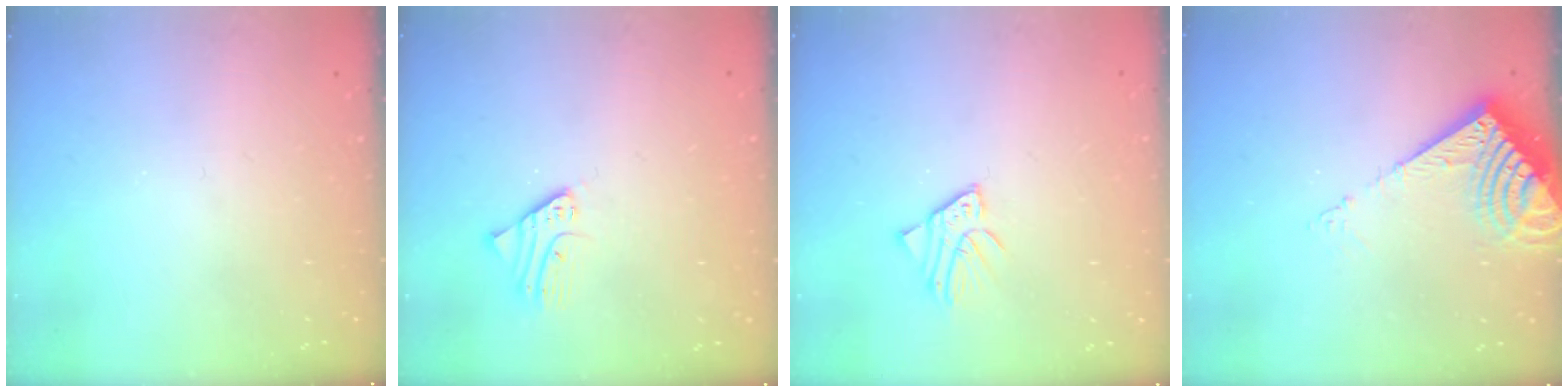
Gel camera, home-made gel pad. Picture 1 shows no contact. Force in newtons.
{"total": 2.5, "press": 2.5, "slide": 0.2}
{"total": 3.3, "press": 3.3, "slide": 0.4}
{"total": 9.4, "press": 9.4, "slide": 1.2}